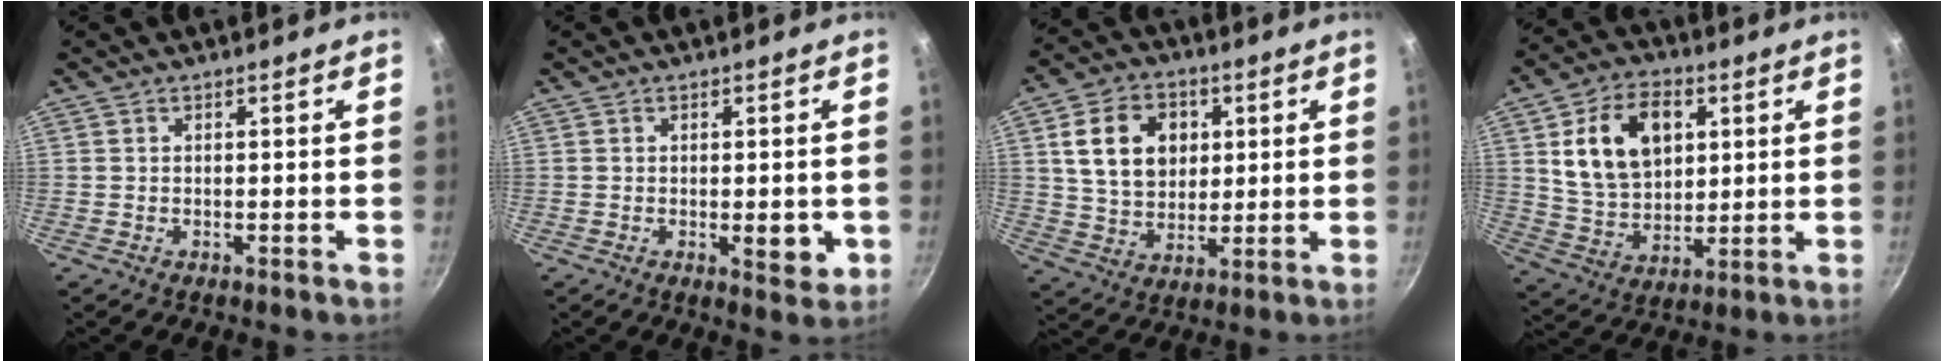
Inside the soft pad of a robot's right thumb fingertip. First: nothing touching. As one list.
[{"total": 4.6, "force": [-0.8, 2.1, 4.1], "torque": [-0.046, -0.006, -0.008]}, {"total": 13.8, "force": [3.5, 10.5, 8.3], "torque": [-0.119, 0.000, 0.060]}, {"total": 16.0, "force": [4.4, 11.0, 10.8], "torque": [-0.161, -0.008, 0.083]}]